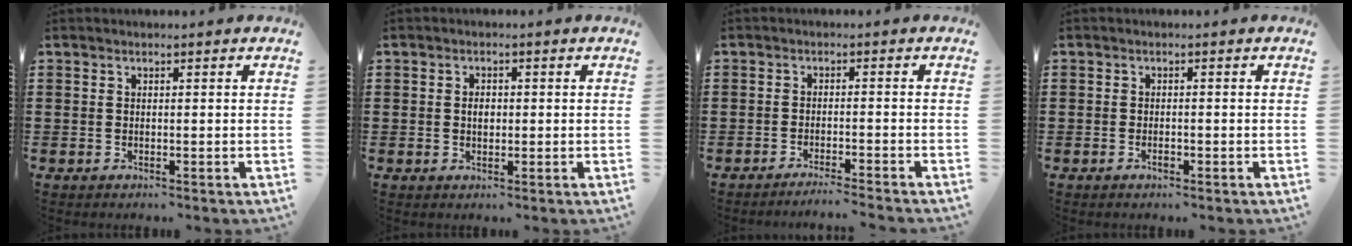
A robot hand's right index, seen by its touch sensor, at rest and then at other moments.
{"total": 2.0, "force": [0.0, 1.0, 1.7], "torque": [-0.035, 0.004, 0.000]}
{"total": 2.5, "force": [-2.3, -0.6, 0.6], "torque": [-0.009, -0.002, -0.047]}
{"total": 1.1, "force": [-0.7, 0.4, 0.8], "torque": [-0.018, -0.005, -0.011]}